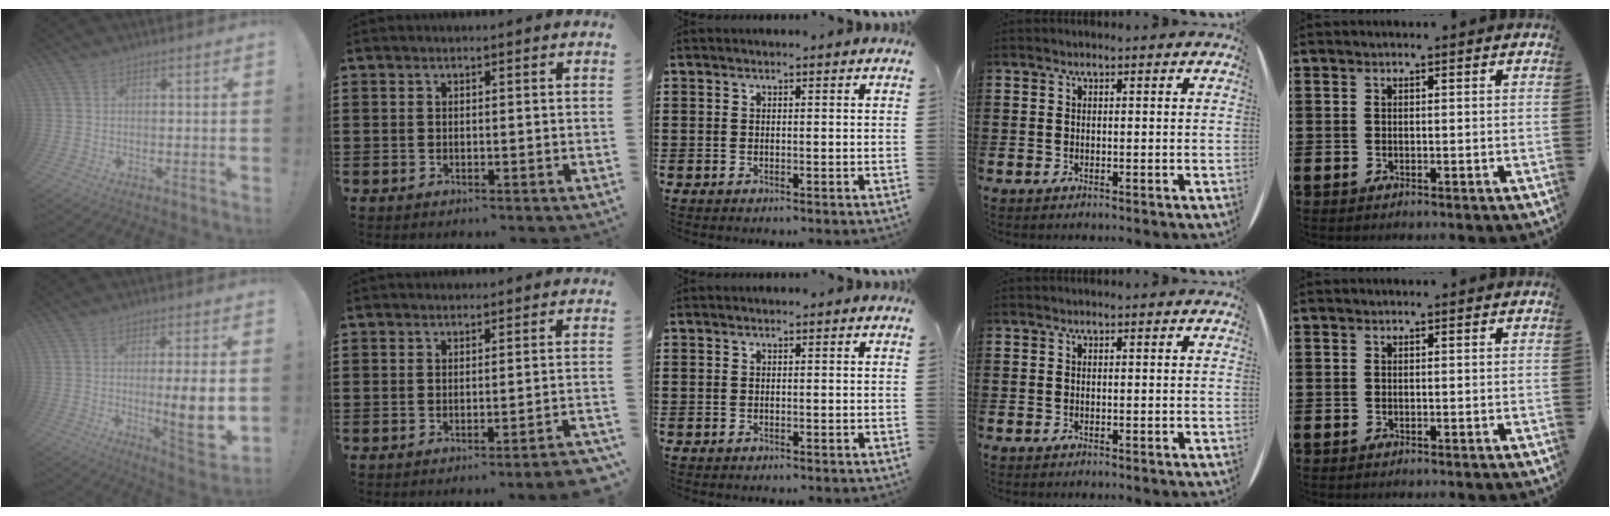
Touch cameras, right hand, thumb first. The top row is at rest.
{"thumb": {"total": 10.7, "force": [-0.4, 1.3, 10.6], "torque": [-0.152, -0.013, -0.007]}, "index": {"total": 1.7, "force": [-1.6, -0.2, 0.6], "torque": [-0.011, -0.002, -0.032]}}